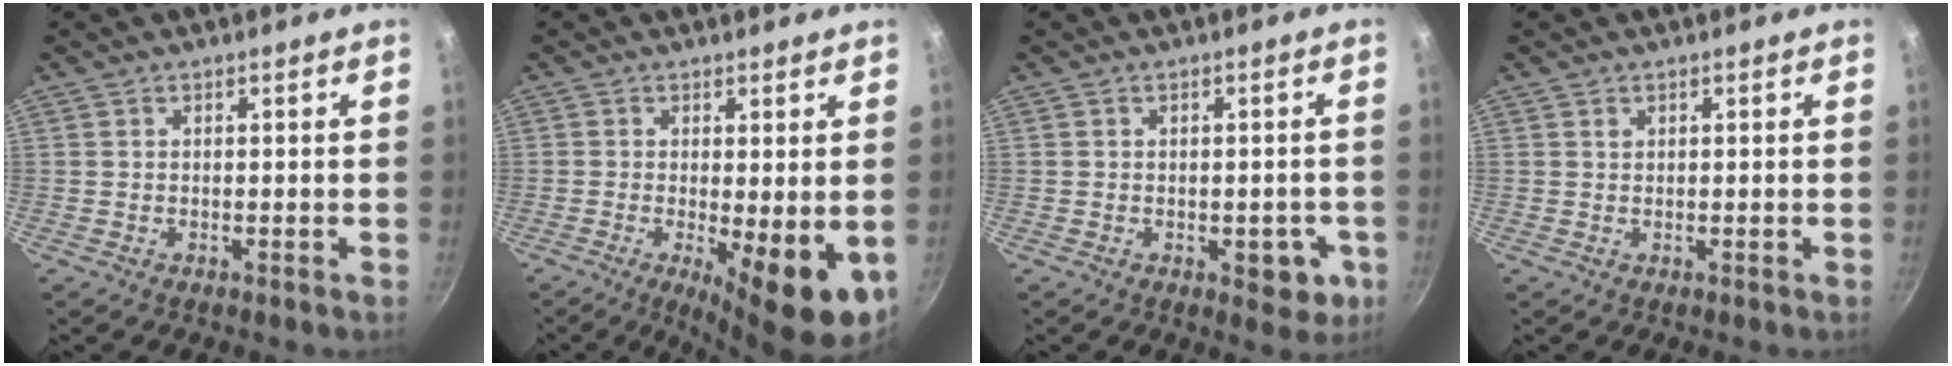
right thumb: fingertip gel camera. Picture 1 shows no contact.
{"total": 10.1, "force": [-2.0, 2.8, 9.5], "torque": [-0.118, -0.009, -0.017]}
{"total": 5.9, "force": [-1.8, 3.5, 4.4], "torque": [-0.023, 0.008, -0.018]}
{"total": 0.6, "force": [0.3, 0.5, 0.2], "torque": [-0.003, 0.000, 0.005]}